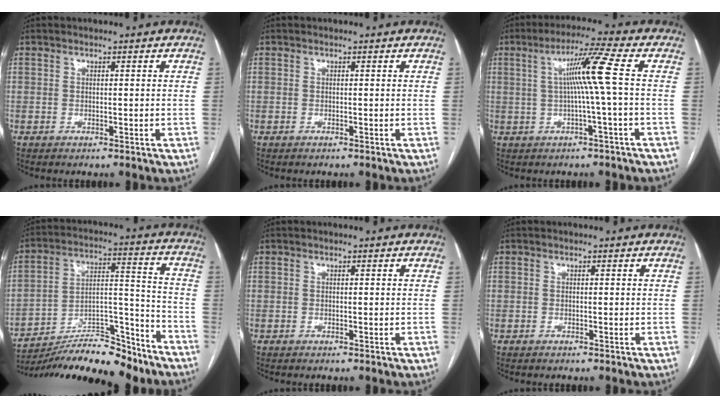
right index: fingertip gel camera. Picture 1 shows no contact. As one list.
[{"total": 0.0}, {"total": 7.6, "force": [0.5, -1.8, 7.4], "torque": [-0.129, 0.014, 0.016]}, {"total": 17.9, "force": [-16.0, 3.1, 7.3], "torque": [-0.125, 0.030, -0.268]}, {"total": 0.0}, {"total": 0.0}]